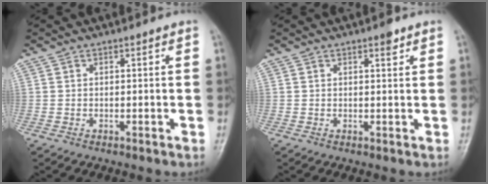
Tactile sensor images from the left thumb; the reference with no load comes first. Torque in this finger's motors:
{"motor_torque": [0.80, 0.48, 0.54, 0.02, 0.04]}